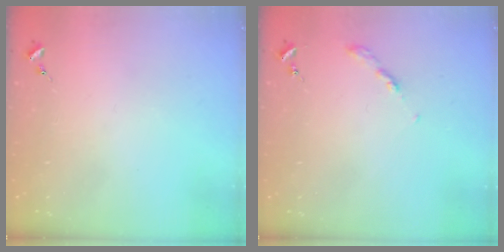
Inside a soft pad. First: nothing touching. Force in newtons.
{"total": 2.7, "press": 2.6, "slide": 0.3}